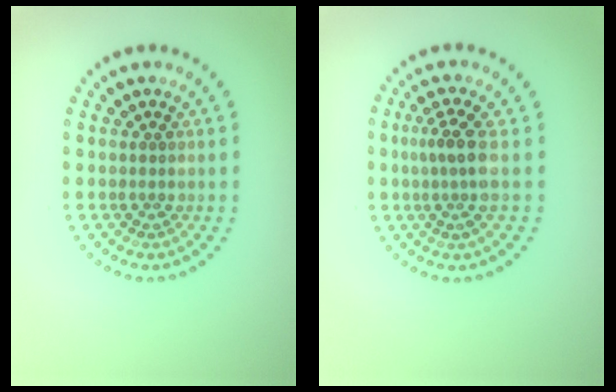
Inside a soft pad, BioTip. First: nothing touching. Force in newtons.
{"total": 2.7, "press": 2.0, "slide": 1.8}